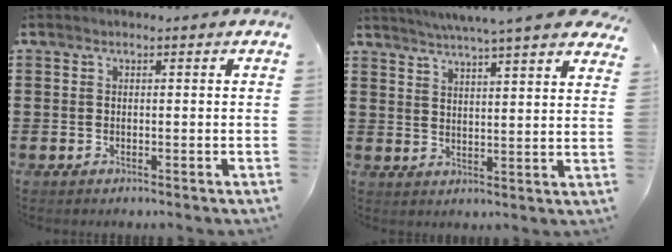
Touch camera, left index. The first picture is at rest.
{"total": 4.9, "force": [4.6, -0.5, 1.8], "torque": [-0.053, -0.024, 0.077]}